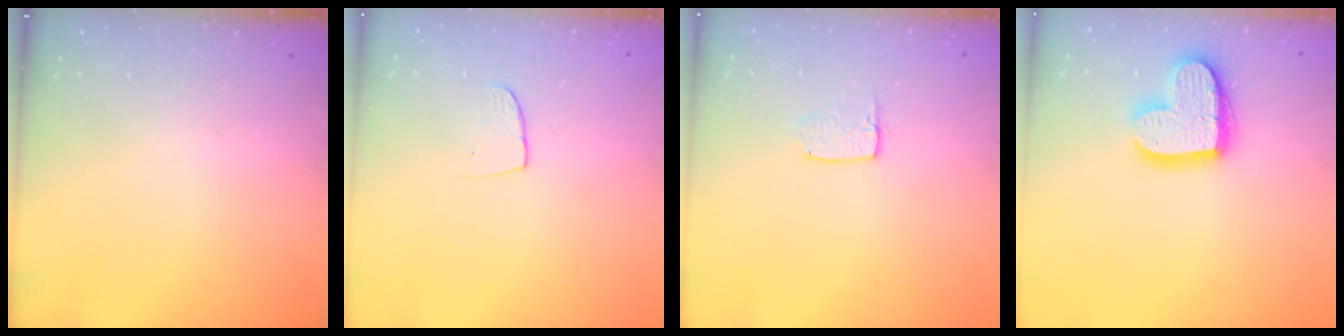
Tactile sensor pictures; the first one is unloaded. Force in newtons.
{"total": 5.5, "press": 5.5, "slide": 0.4}
{"total": 3.4, "press": 3.3, "slide": 0.3}
{"total": 16.2, "press": 16.1, "slide": 1.5}